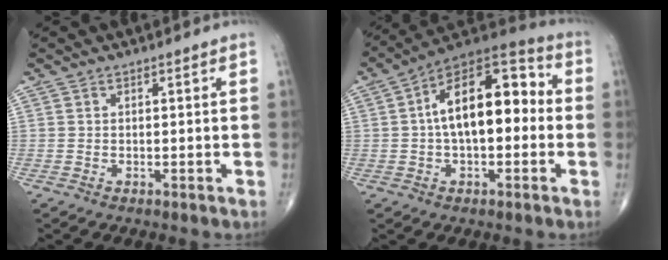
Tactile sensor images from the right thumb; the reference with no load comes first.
{"total": 17.5, "force": [1.0, 9.0, 15.0], "torque": [-0.215, 0.046, 0.003]}